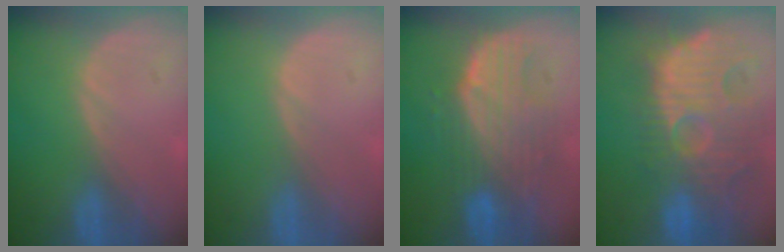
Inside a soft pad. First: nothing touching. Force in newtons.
{"total": 0.0}
{"total": 9.5, "press": 8.5, "slide": 4.3}
{"total": 14.4, "press": 12.5, "slide": 7.1}